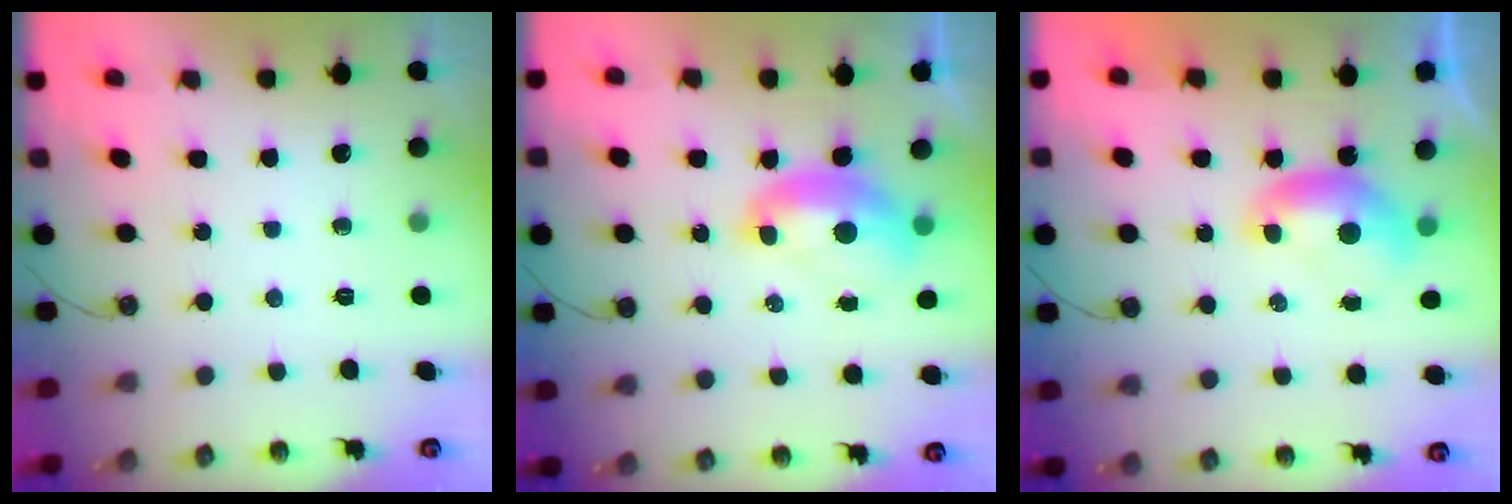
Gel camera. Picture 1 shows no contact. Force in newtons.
{"total": 2.0, "press": 1.9, "slide": 0.7}
{"total": 0.0}